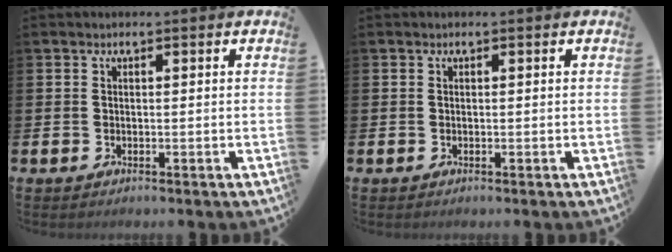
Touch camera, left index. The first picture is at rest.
{"total": 0.0}